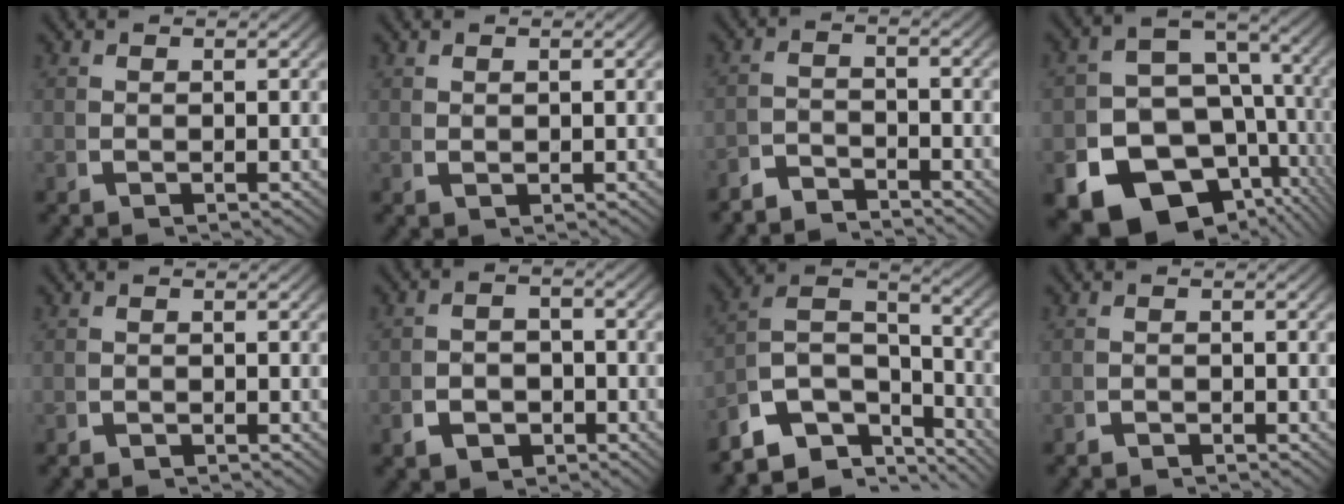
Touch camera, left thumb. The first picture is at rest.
{"total": 0.6, "force": [0.5, 0.1, 0.4], "torque": [-0.009, 0.000, 0.013]}
{"total": 3.2, "force": [-3.1, 0.7, 0.1], "torque": [0.004, -0.012, -0.063]}
{"total": 17.8, "force": [-6.6, 13.7, 9.2], "torque": [-0.189, -0.069, -0.100]}
{"total": 0.7, "force": [-0.7, 0.2, 0.1], "torque": [-0.001, -0.005, -0.013]}
{"total": 3.5, "force": [-1.7, 2.5, 1.7], "torque": [-0.029, -0.011, -0.026]}
{"total": 10.3, "force": [-1.3, 7.1, 7.3], "torque": [-0.151, -0.023, -0.027]}
{"total": 1.2, "force": [-1.2, 0.3, 0.1], "torque": [-0.001, -0.007, -0.020]}